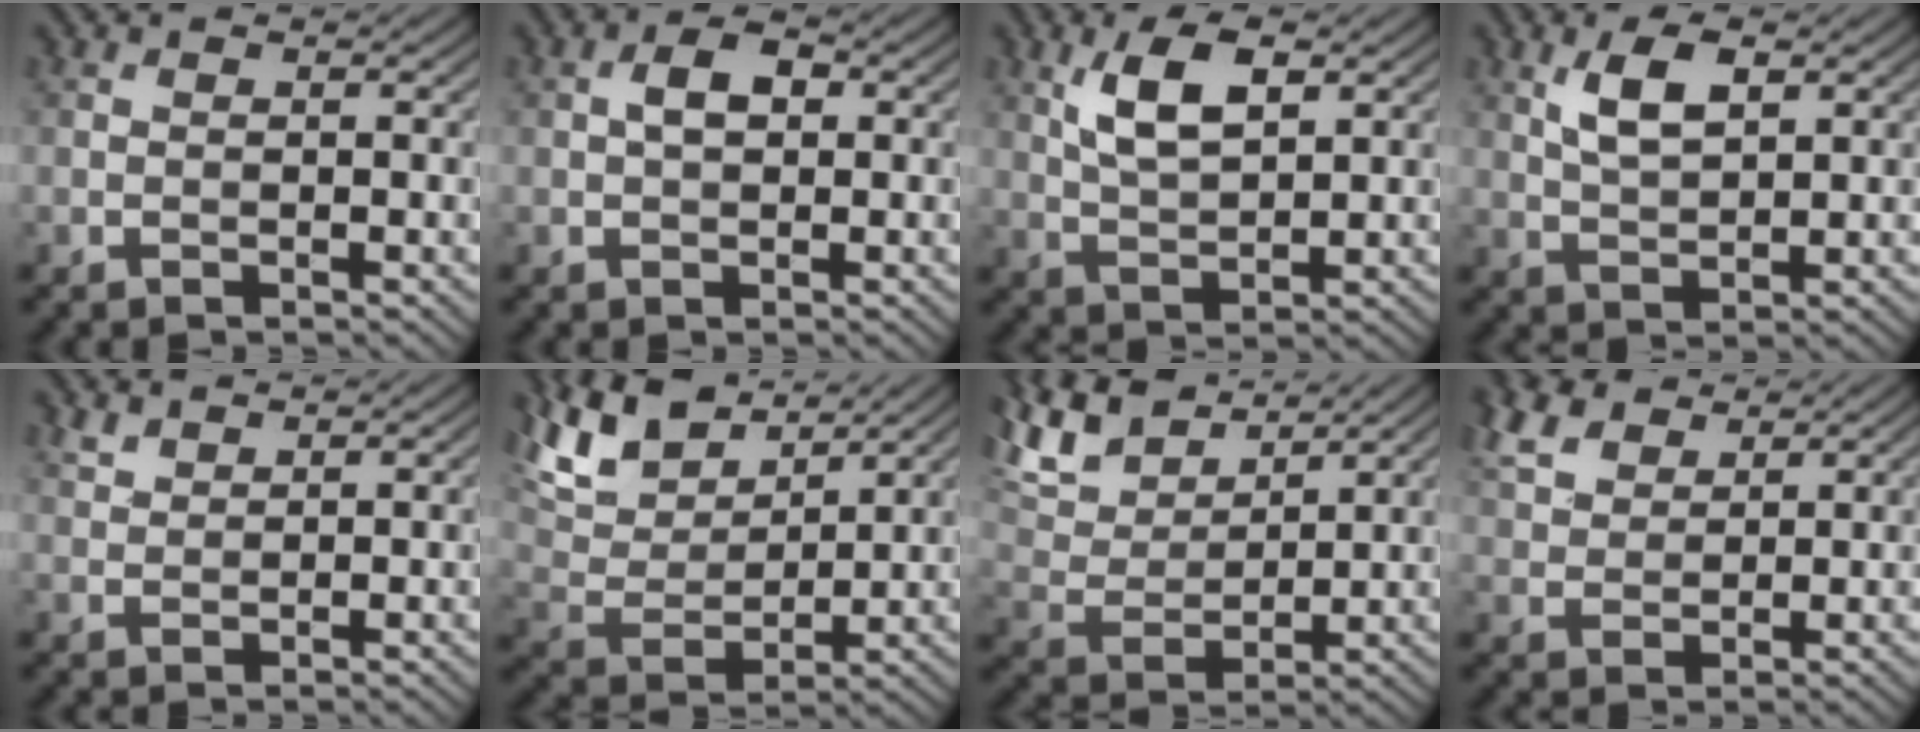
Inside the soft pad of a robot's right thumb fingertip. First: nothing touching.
{"total": 3.1, "force": [0.5, 1.8, 2.5], "torque": [-0.045, 0.007, 0.004]}
{"total": 6.1, "force": [2.7, 2.4, 4.9], "torque": [-0.105, -0.001, 0.053]}
{"total": 4.7, "force": [2.1, 1.9, 3.8], "torque": [-0.085, 0.002, 0.043]}
{"total": 1.8, "force": [1.6, 0.7, 0.6], "torque": [-0.016, 0.002, 0.037]}
{"total": 11.3, "force": [8.2, 4.6, 6.3], "torque": [-0.167, 0.020, 0.158]}
{"total": 11.8, "force": [8.9, 4.4, 6.4], "torque": [-0.182, 0.021, 0.162]}
{"total": 5.6, "force": [3.8, 3.1, 2.8], "torque": [-0.076, 0.011, 0.079]}